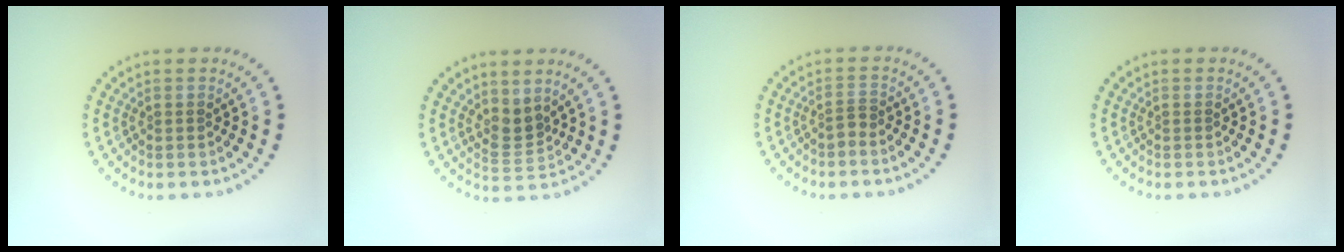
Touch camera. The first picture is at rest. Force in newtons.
{"total": 2.3, "press": 1.6, "slide": 1.6}
{"total": 0.8, "press": 0.5, "slide": 0.6}
{"total": 0.0}